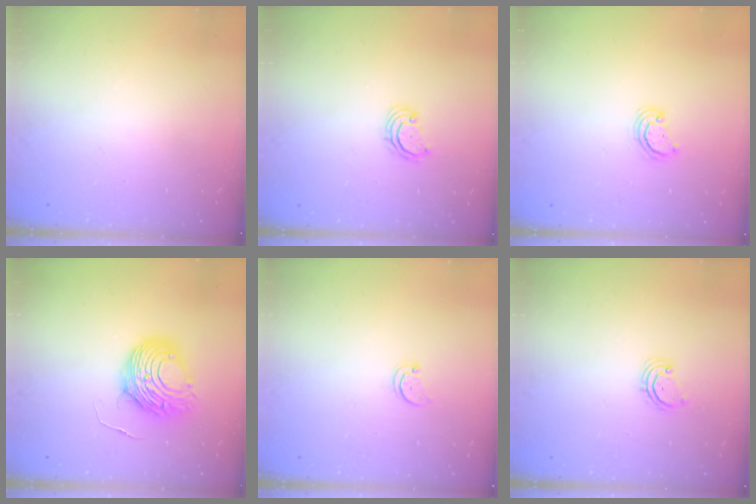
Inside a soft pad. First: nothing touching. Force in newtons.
{"total": 2.7, "press": 2.7, "slide": 0.3}
{"total": 2.6, "press": 2.6, "slide": 0.3}
{"total": 8.7, "press": 8.7, "slide": 0.9}
{"total": 1.5, "press": 1.5, "slide": 0.3}
{"total": 2.1, "press": 2.1, "slide": 0.3}